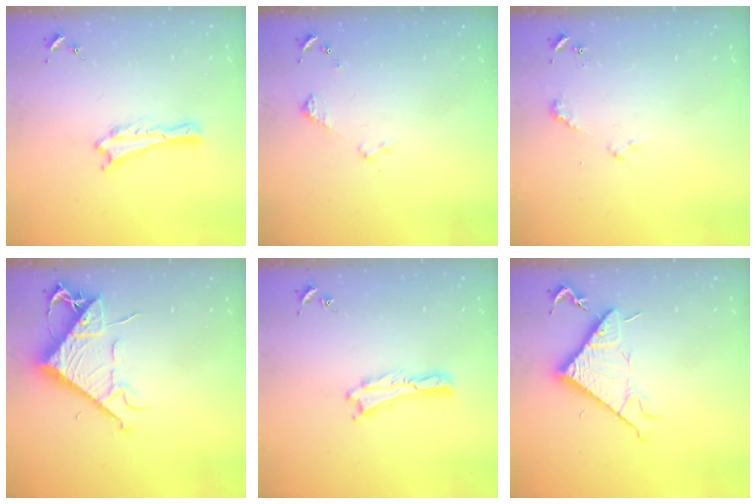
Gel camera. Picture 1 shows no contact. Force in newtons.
{"total": 2.9, "press": 2.9, "slide": 0.3}
{"total": 2.4, "press": 2.3, "slide": 0.3}
{"total": 8.4, "press": 8.3, "slide": 1.1}
{"total": 0.0}
{"total": 8.3, "press": 8.3, "slide": 0.6}